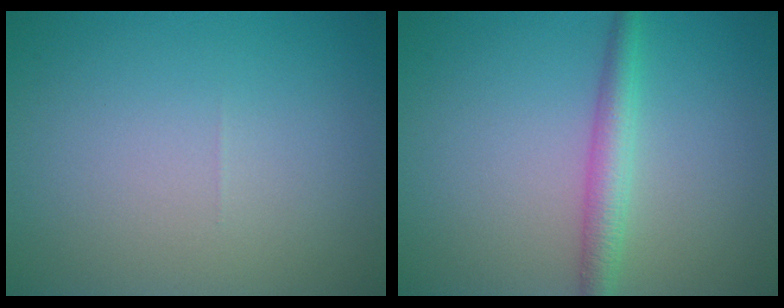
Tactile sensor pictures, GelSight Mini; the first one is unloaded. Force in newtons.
{"total": 2.8, "press": 2.8, "slide": 0.1}